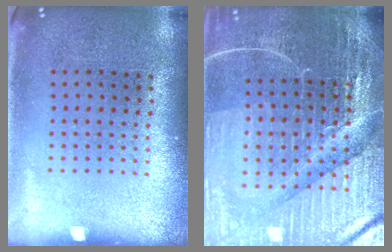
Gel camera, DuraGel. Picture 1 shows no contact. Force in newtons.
{"total": 5.6, "press": 5.2, "slide": 2.0}